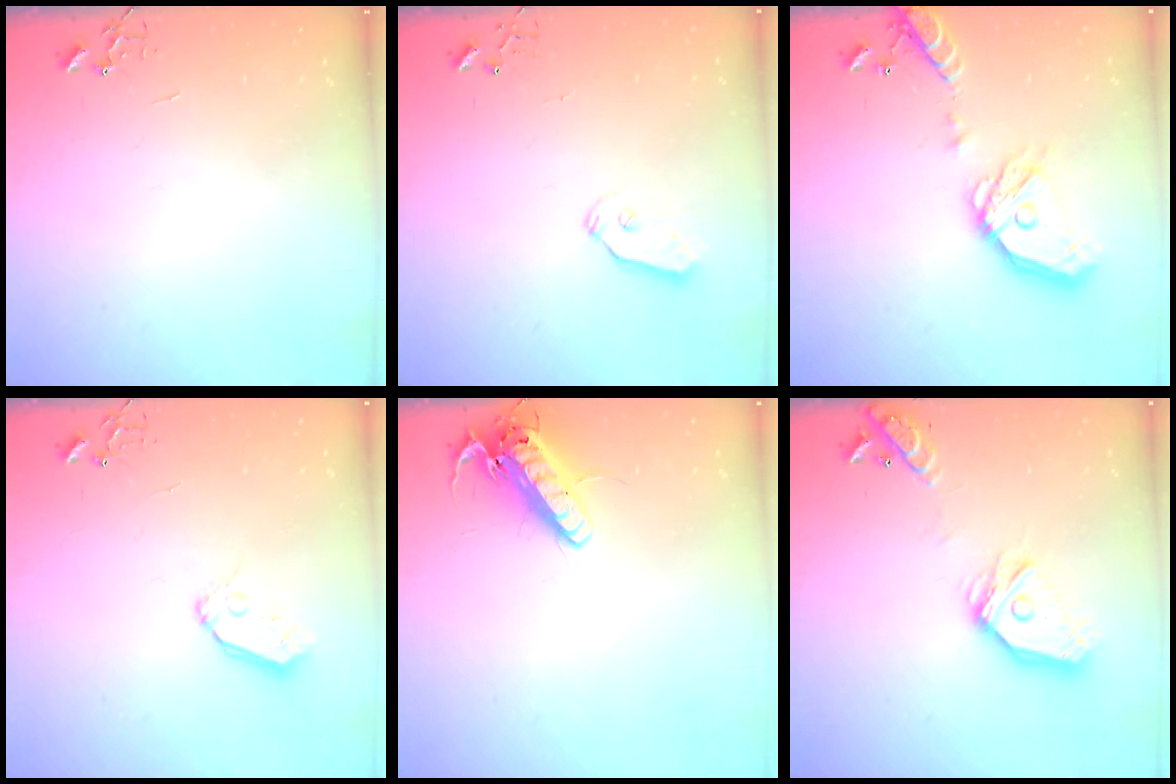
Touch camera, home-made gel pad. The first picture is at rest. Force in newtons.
{"total": 6.3, "press": 6.3, "slide": 0.1}
{"total": 18.1, "press": 17.8, "slide": 3.3}
{"total": 6.9, "press": 6.9, "slide": 0.5}
{"total": 15.8, "press": 15.6, "slide": 2.7}
{"total": 18.6, "press": 18.4, "slide": 2.5}